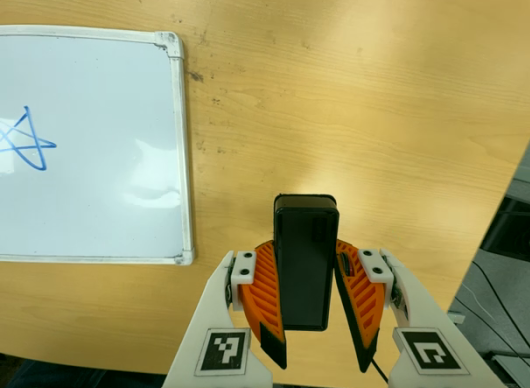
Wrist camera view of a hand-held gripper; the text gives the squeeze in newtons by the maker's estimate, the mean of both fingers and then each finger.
{"total": 9.6, "left": 7.9, "right": 11.3}